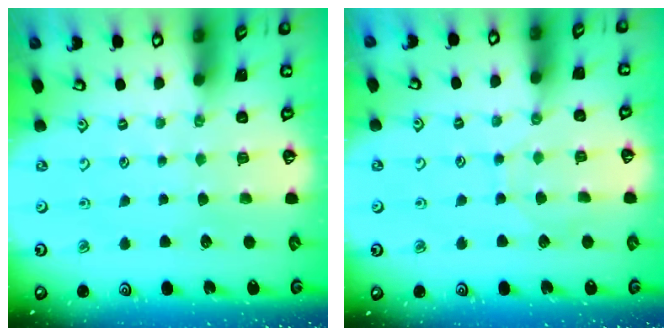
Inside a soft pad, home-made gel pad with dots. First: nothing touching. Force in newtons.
{"total": 3.0, "press": 2.9, "slide": 0.4}